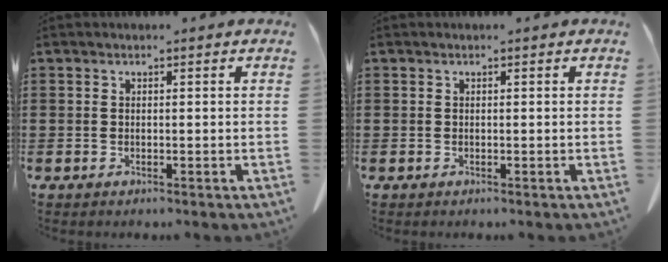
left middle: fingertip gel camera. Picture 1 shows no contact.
{"total": 0.0}